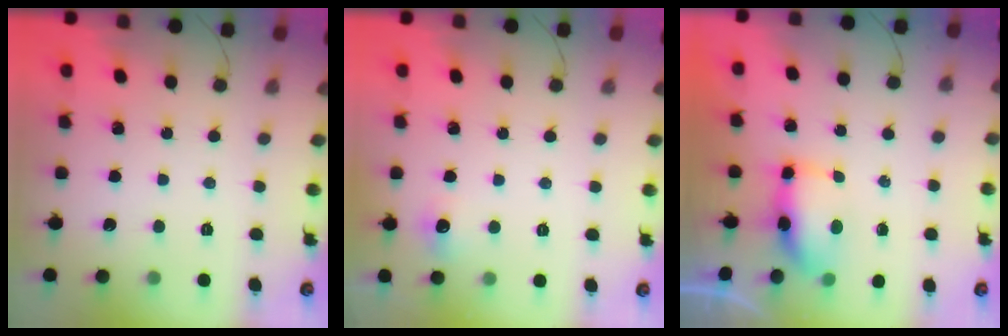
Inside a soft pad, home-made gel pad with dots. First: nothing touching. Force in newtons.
{"total": 4.6, "press": 4.3, "slide": 1.5}
{"total": 7.0, "press": 6.9, "slide": 1.1}